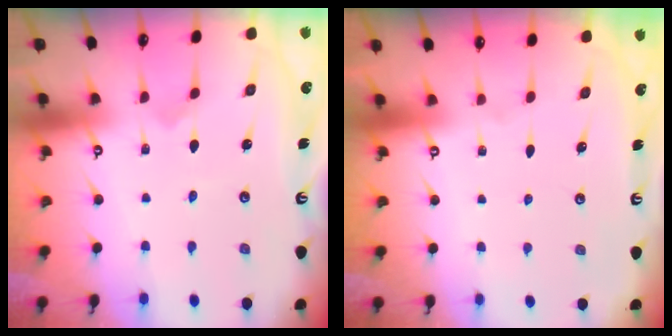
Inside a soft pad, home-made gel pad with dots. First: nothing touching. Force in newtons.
{"total": 0.0}